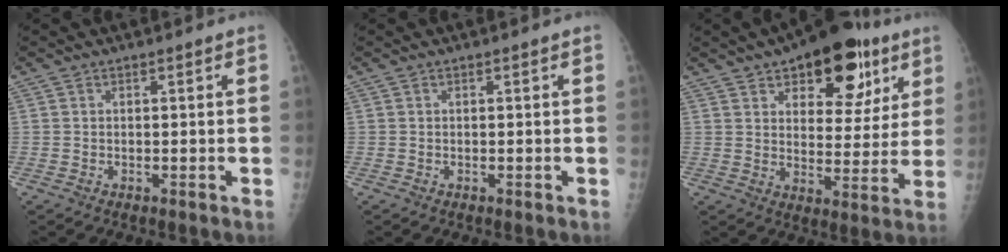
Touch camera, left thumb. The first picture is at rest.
{"total": 0.0}
{"total": 16.6, "force": [8.8, 8.2, 11.4], "torque": [-0.107, -0.028, 0.125]}